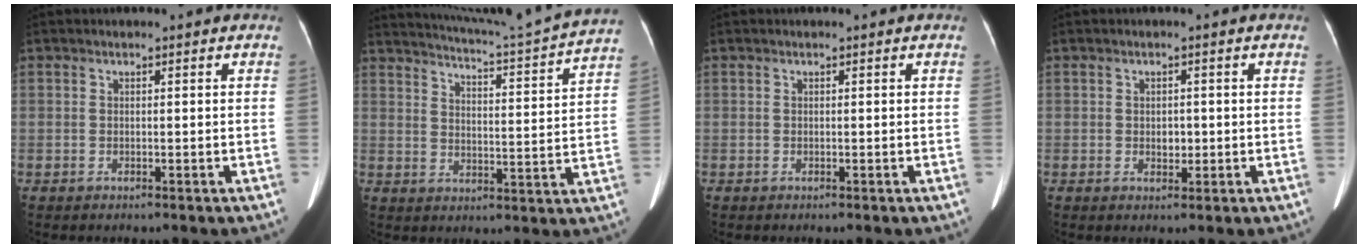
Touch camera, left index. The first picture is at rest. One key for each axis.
{"total": 17.2, "fx": 16.2, "fy": -2.6, "fz": 5.2, "tx": -0.100, "ty": -0.057, "tz": 0.213}
{"total": 0.0}
{"total": 1.8, "fx": -0.2, "fy": 1.3, "fz": 1.2, "tx": -0.020, "ty": 0.001, "tz": 0.001}